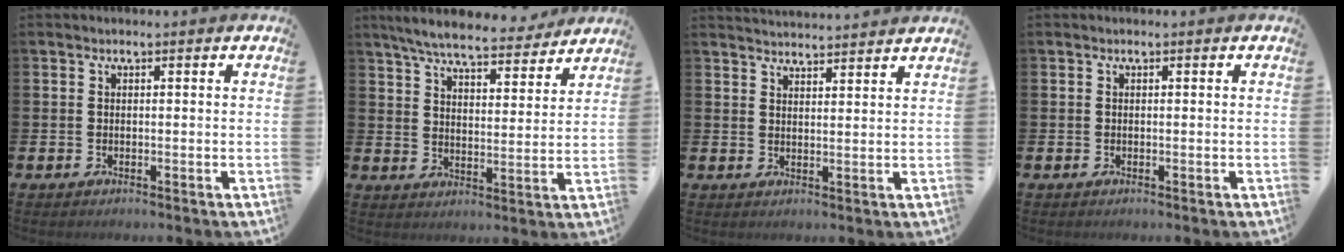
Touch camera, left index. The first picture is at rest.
{"total": 7.2, "force": [6.7, 1.3, 2.4], "torque": [-0.067, -0.037, 0.114]}
{"total": 3.4, "force": [3.3, -0.1, -0.2], "torque": [0.001, -0.022, 0.060]}
{"total": 0.0}